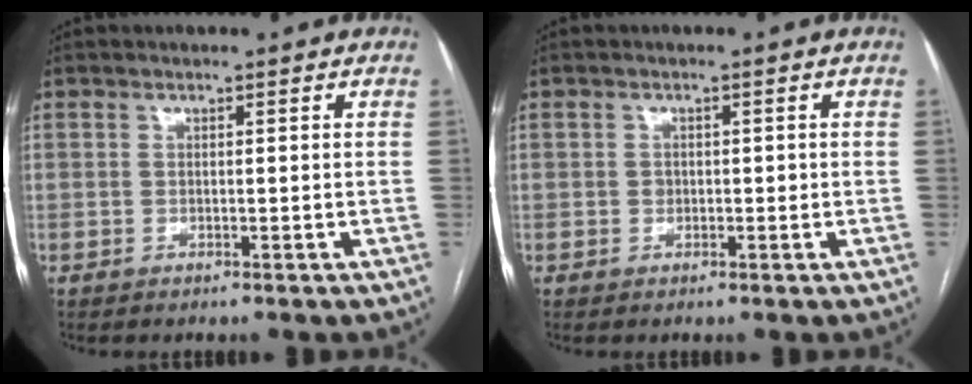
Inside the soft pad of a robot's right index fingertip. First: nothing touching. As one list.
[{"total": 1.3, "force": [-0.1, 1.1, 0.7], "torque": [-0.009, 0.003, -0.001]}]